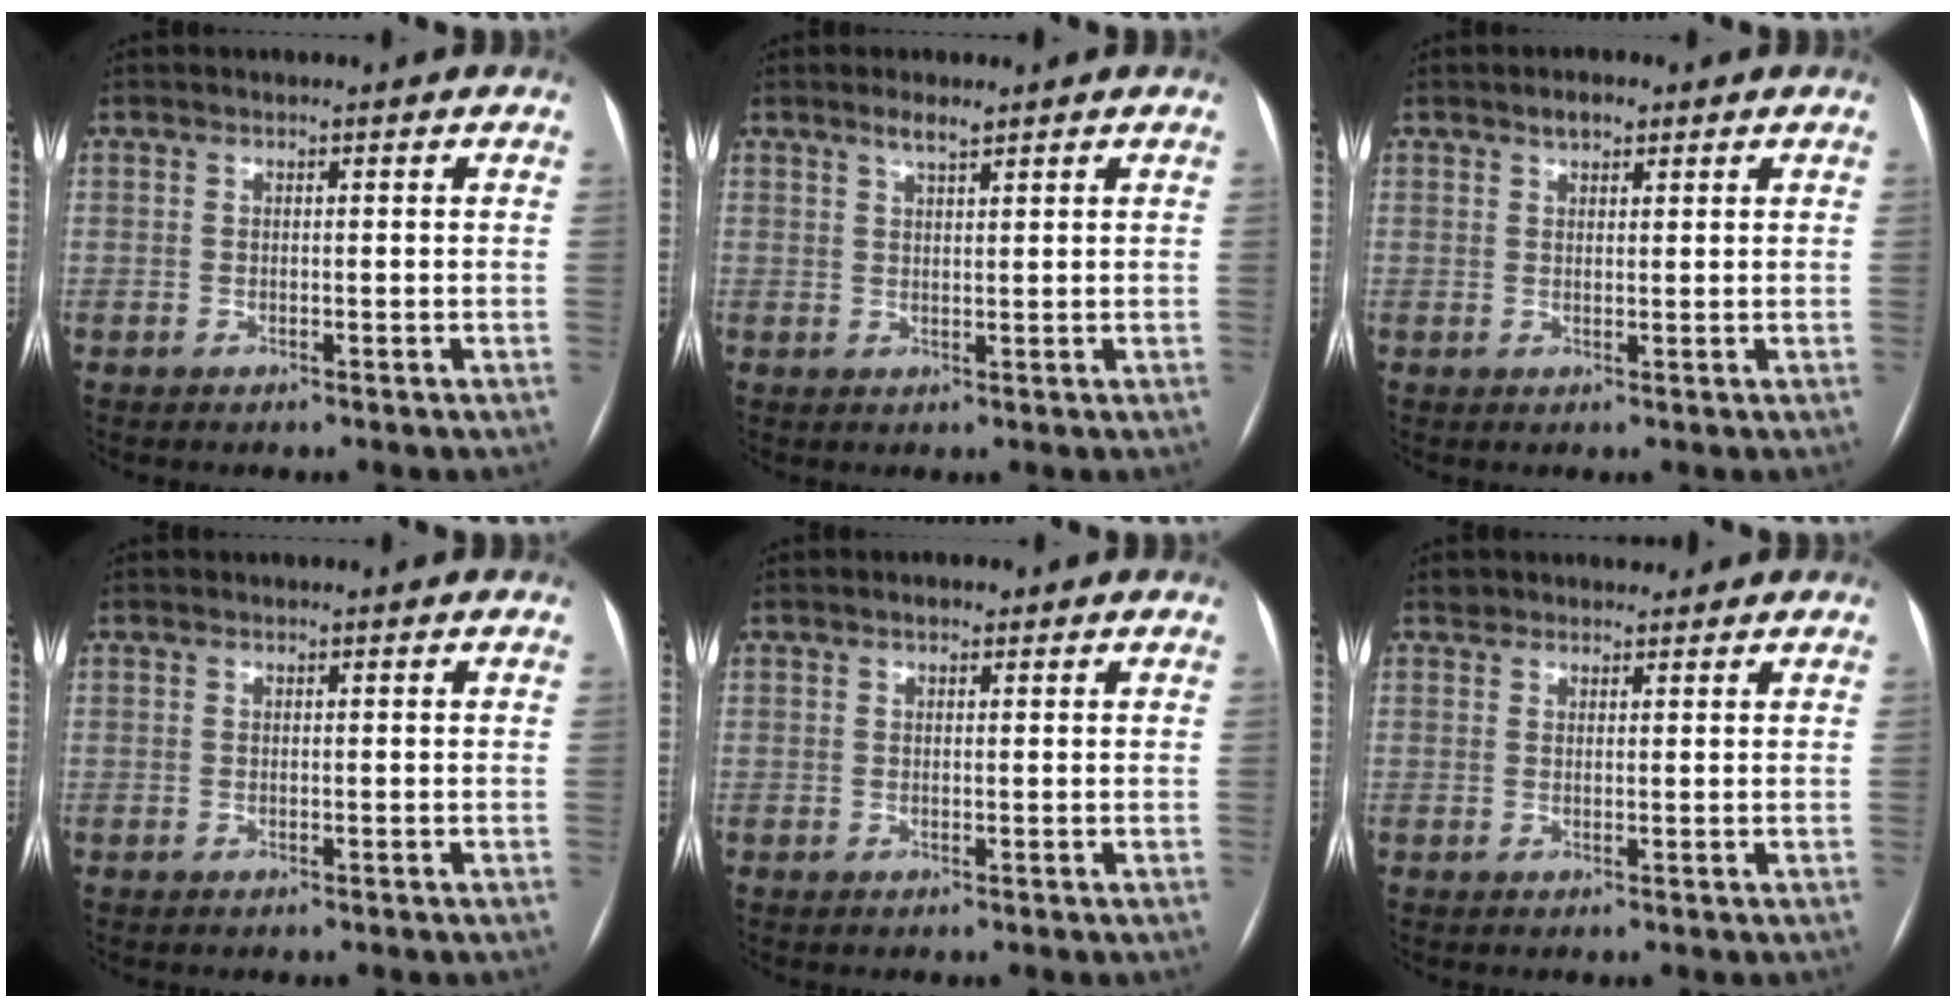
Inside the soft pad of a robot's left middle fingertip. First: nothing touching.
{"total": 2.2, "force": [1.8, 0.3, 1.3], "torque": [-0.030, 0.003, 0.033]}
{"total": 2.3, "force": [1.6, 1.0, 1.3], "torque": [-0.023, 0.006, 0.026]}
{"total": 0.0}
{"total": 1.2, "force": [0.8, 0.5, 0.7], "torque": [-0.016, 0.006, 0.012]}
{"total": 2.1, "force": [1.8, 1.0, -0.1], "torque": [0.004, 0.015, 0.027]}